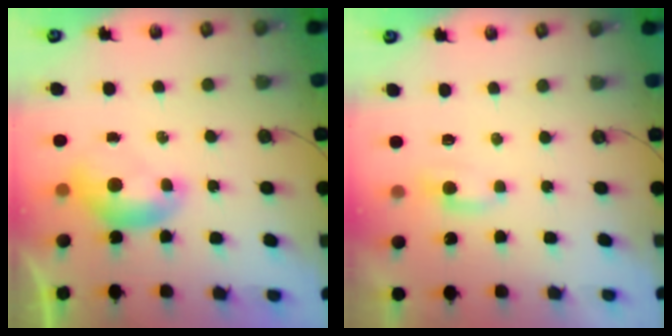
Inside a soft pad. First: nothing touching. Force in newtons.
{"total": 1.6, "press": 1.5, "slide": 0.4}